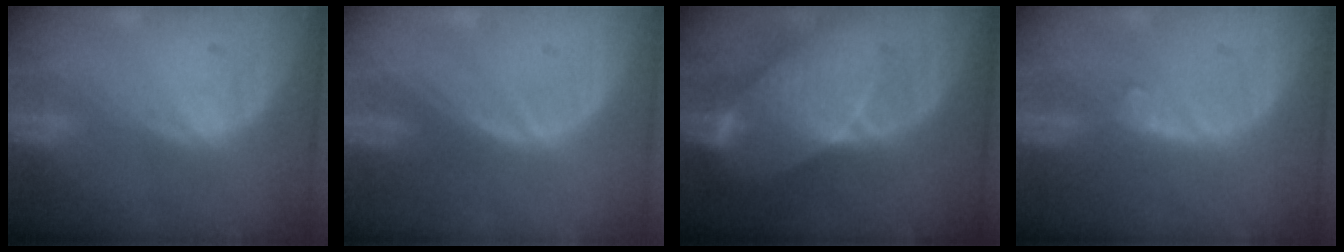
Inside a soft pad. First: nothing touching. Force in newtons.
{"total": 0.0}
{"total": 7.5, "press": 7.3, "slide": 1.4}
{"total": 2.0, "press": 1.6, "slide": 1.1}